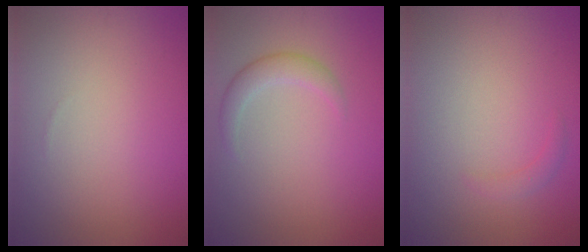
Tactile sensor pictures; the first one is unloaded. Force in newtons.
{"total": 2.0, "press": 2.0, "slide": 0.1}
{"total": 1.0, "press": 1.0, "slide": 0.1}